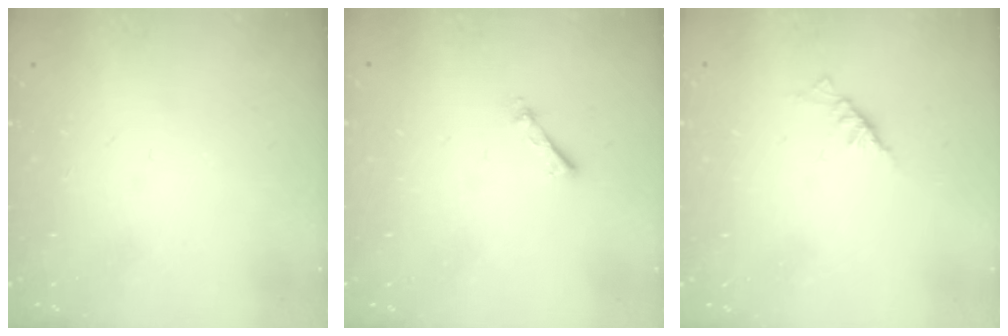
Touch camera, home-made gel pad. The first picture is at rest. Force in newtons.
{"total": 2.7, "press": 2.7, "slide": 0.4}
{"total": 2.3, "press": 2.2, "slide": 0.5}